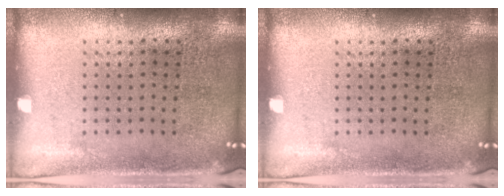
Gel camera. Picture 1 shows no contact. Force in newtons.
{"total": 0.0}